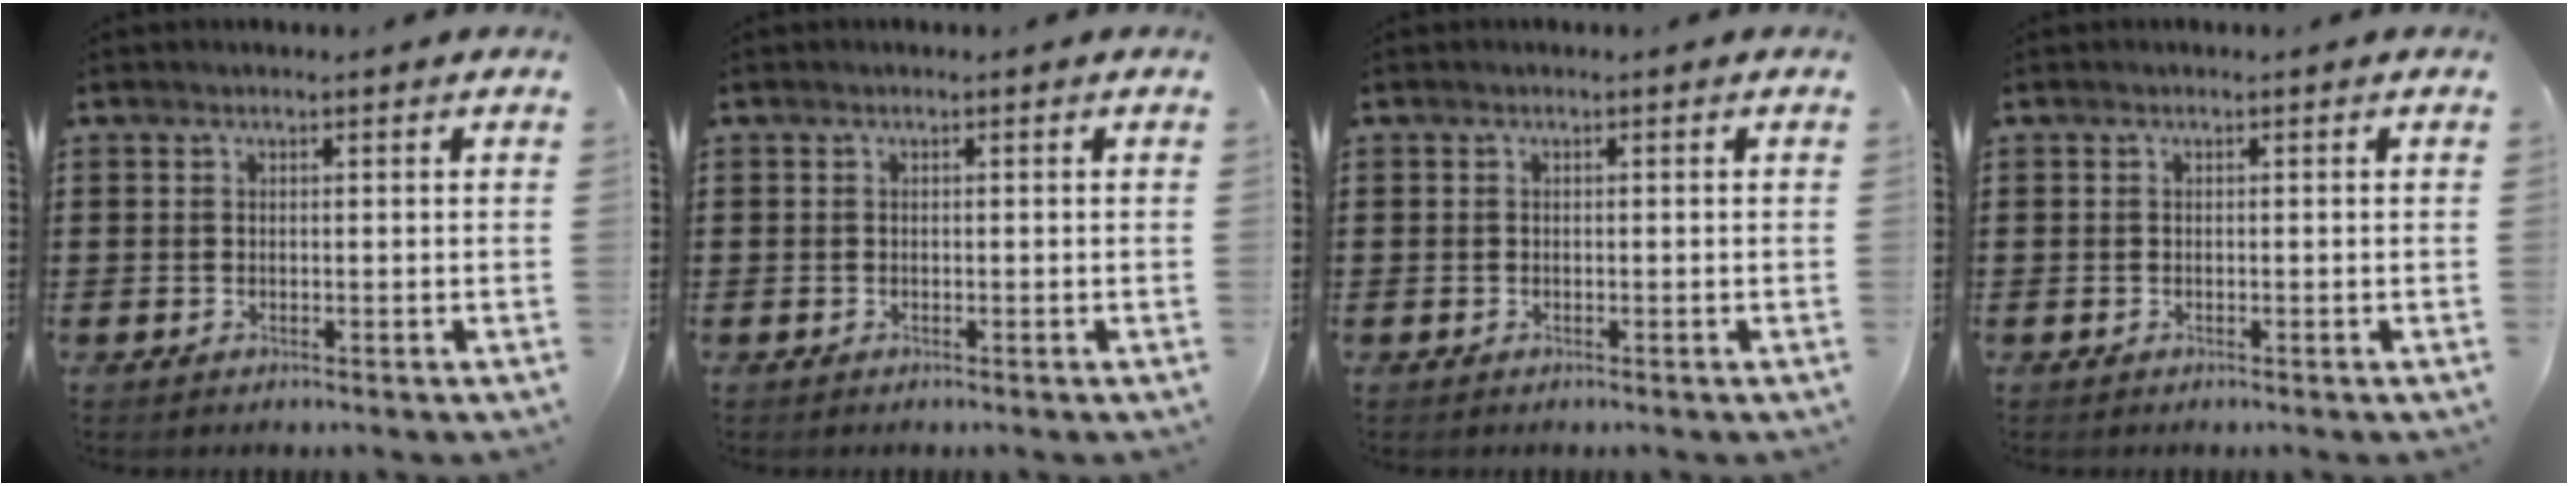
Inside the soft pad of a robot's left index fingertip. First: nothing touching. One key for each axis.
{"total": 0.0}
{"total": 0.0}
{"total": 0.0}